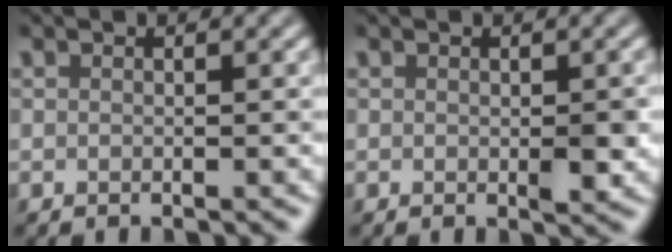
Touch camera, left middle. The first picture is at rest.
{"total": 1.7, "force": [-0.2, 0.7, 1.6], "torque": [-0.018, -0.005, 0.000]}